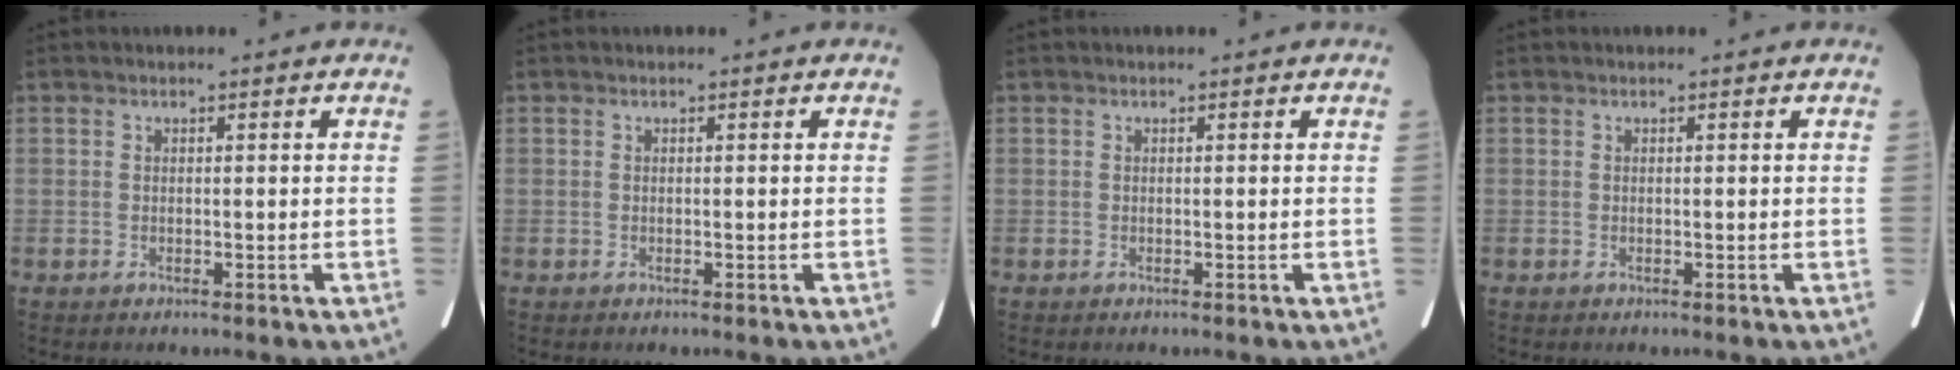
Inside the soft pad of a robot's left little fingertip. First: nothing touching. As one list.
[{"total": 0.0}, {"total": 0.0}, {"total": 0.0}]